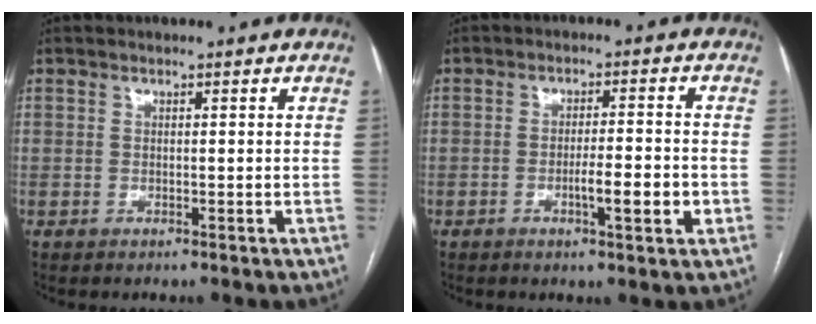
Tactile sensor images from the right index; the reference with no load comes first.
{"total": 5.6, "force": [-1.8, 0.7, 5.3], "torque": [-0.085, -0.002, -0.025]}